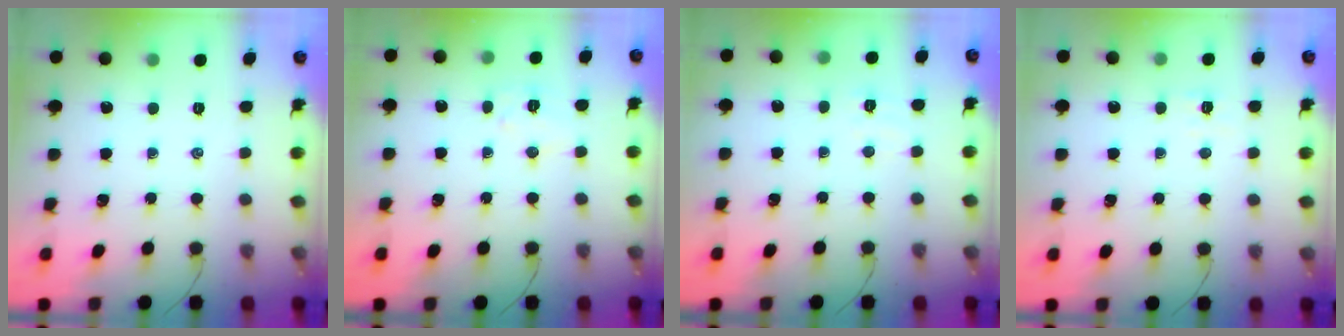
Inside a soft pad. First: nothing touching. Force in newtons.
{"total": 5.9, "press": 5.8, "slide": 1.2}
{"total": 4.1, "press": 3.9, "slide": 1.2}
{"total": 2.8, "press": 2.7, "slide": 0.8}